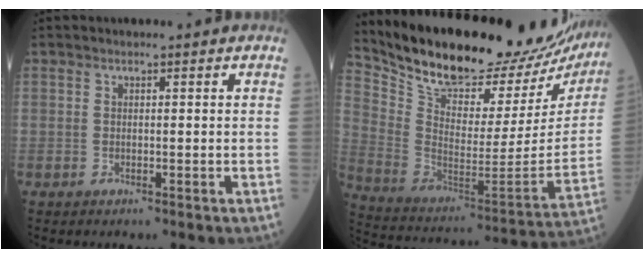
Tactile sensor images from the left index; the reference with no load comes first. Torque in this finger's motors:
{"motor_torque": [0.99, -1.15, 0.88, 0.17]}